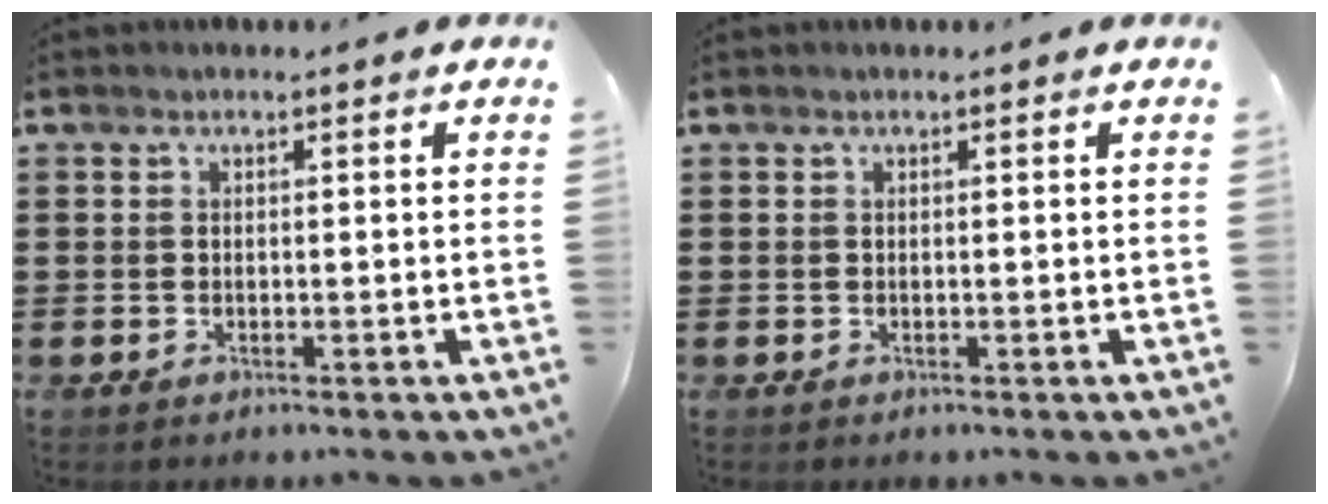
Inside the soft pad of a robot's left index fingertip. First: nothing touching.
{"total": 0.0}